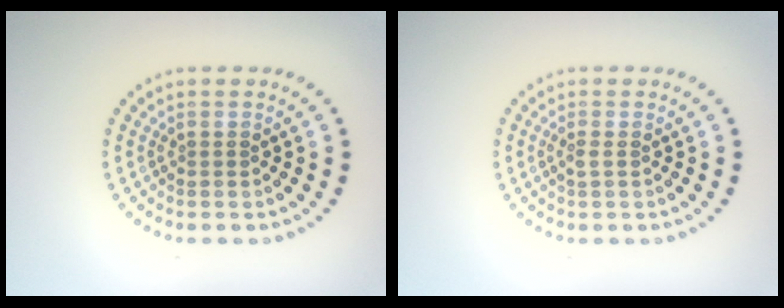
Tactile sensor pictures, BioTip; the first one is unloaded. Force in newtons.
{"total": 0.8, "press": 0.6, "slide": 0.5}